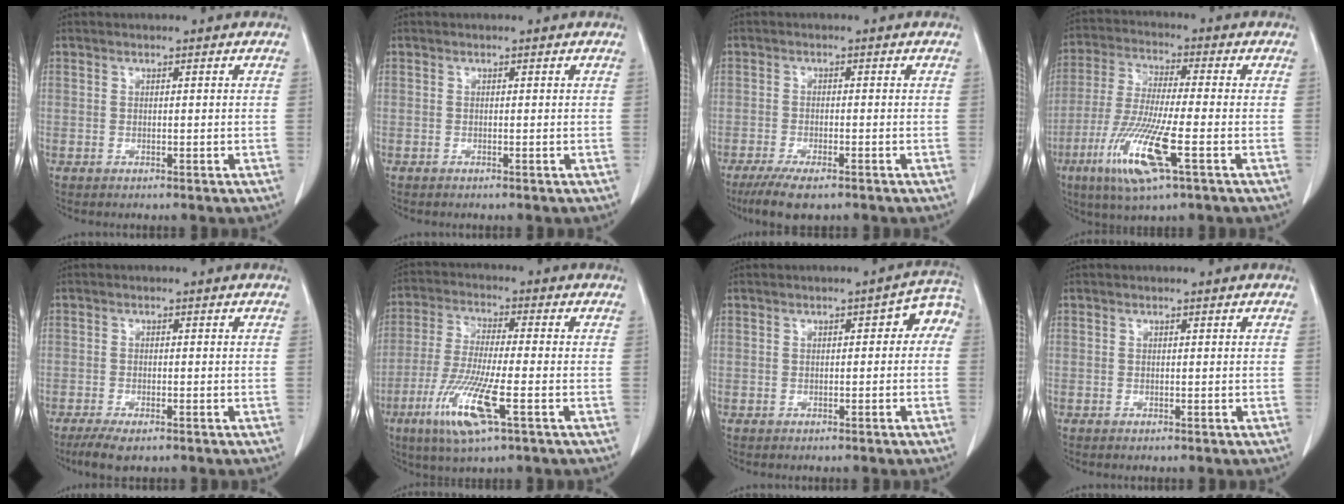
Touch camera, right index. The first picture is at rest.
{"total": 0.0}
{"total": 6.9, "force": [-5.0, 1.7, 4.4], "torque": [-0.075, -0.016, -0.081]}
{"total": 13.0, "force": [-5.4, 1.0, 11.7], "torque": [-0.246, -0.028, -0.101]}
{"total": 4.3, "force": [-3.0, 1.1, 2.8], "torque": [-0.053, -0.009, -0.049]}
{"total": 11.6, "force": [-4.9, 0.9, 10.5], "torque": [-0.217, -0.027, -0.092]}
{"total": 4.3, "force": [0.0, 2.1, 3.8], "torque": [-0.035, 0.026, -0.005]}
{"total": 0.0}